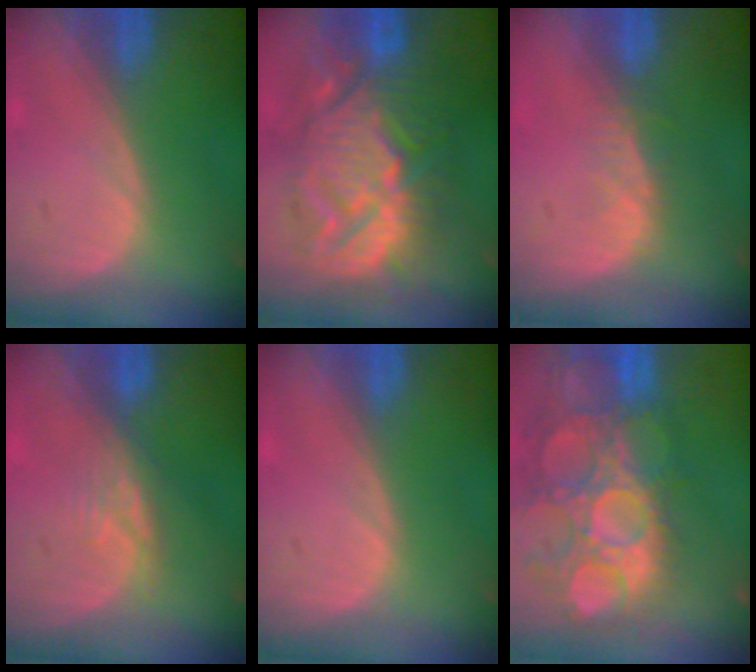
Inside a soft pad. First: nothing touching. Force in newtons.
{"total": 13.4, "press": 13.4, "slide": 1.5}
{"total": 2.8, "press": 2.3, "slide": 1.7}
{"total": 3.3, "press": 3.2, "slide": 0.5}
{"total": 0.0}
{"total": 15.0, "press": 12.6, "slide": 8.1}